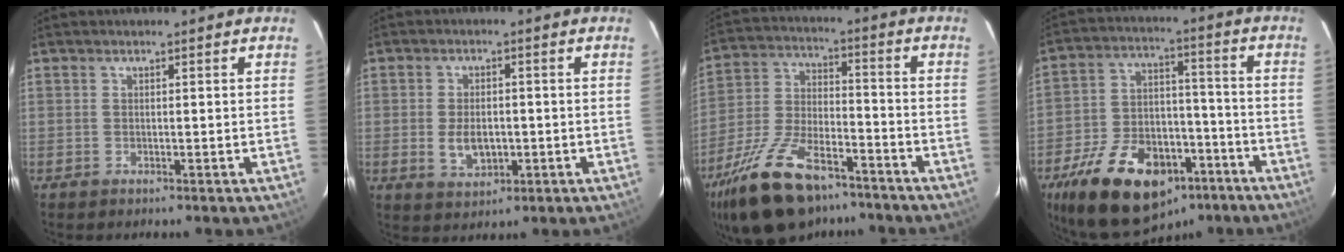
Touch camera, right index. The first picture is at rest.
{"total": 6.0, "force": [-1.2, 3.7, 4.6], "torque": [-0.091, -0.006, -0.014]}
{"total": 21.2, "force": [-14.9, 9.1, 12.0], "torque": [-0.249, -0.013, -0.254]}
{"total": 23.1, "force": [-14.1, 12.8, 13.1], "torque": [-0.264, 0.013, -0.210]}